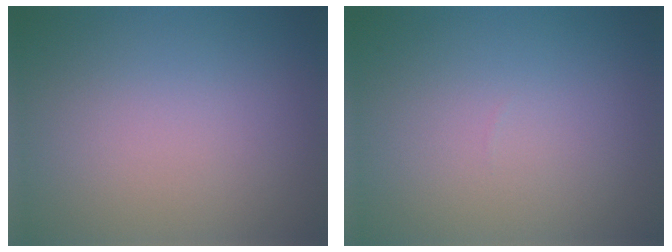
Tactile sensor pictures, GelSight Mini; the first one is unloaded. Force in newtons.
{"total": 0.0}